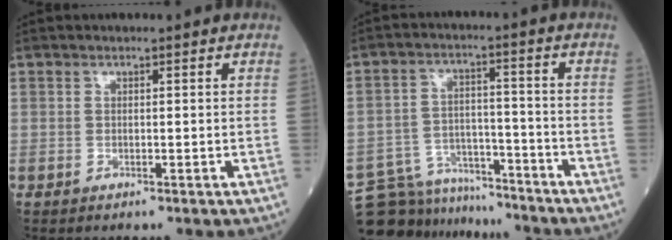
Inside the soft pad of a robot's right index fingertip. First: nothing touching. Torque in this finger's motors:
{"motor_torque": [0.16, -0.56, -0.03, -0.21]}